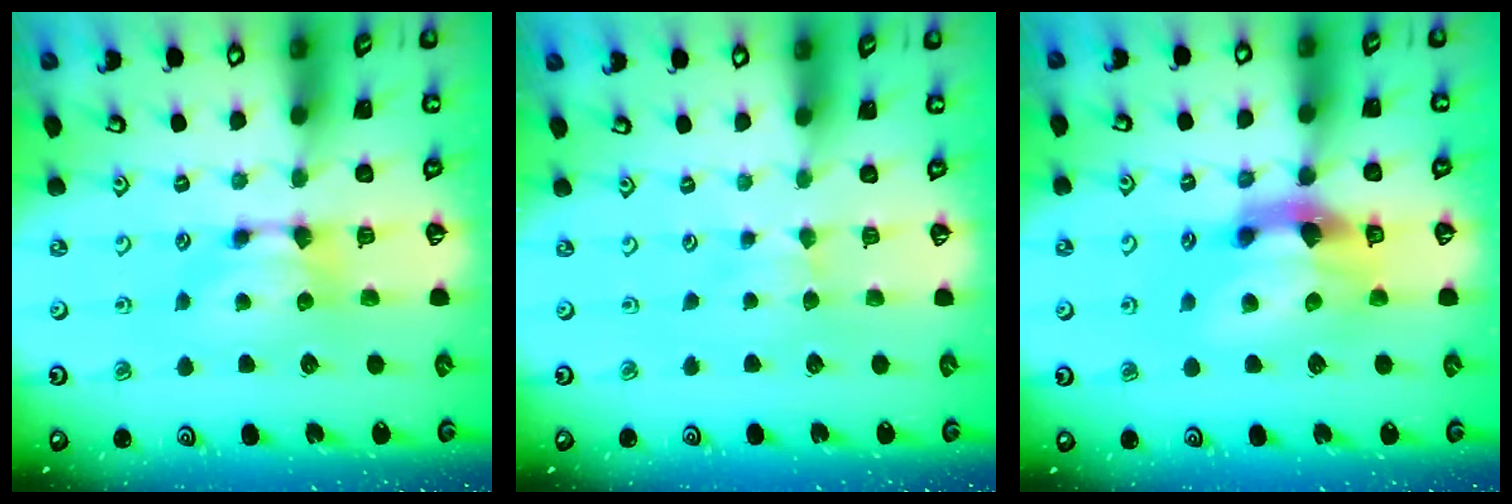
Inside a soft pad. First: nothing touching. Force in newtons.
{"total": 2.3, "press": 2.2, "slide": 0.5}
{"total": 6.3, "press": 6.0, "slide": 2.1}